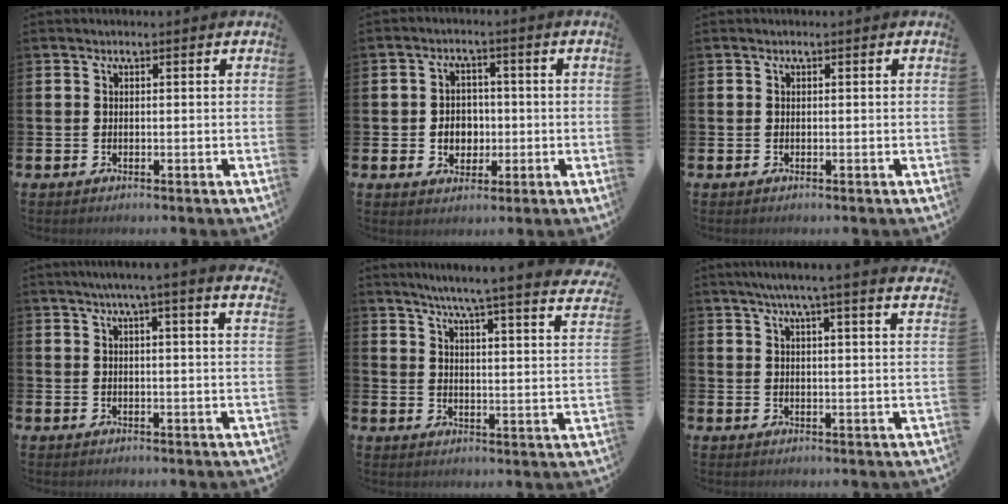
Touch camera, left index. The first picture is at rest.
{"total": 3.7, "force": [-0.3, 3.4, 1.6], "torque": [-0.025, 0.005, -0.015]}
{"total": 0.0}
{"total": 4.1, "force": [3.6, -0.9, 1.8], "torque": [-0.039, -0.013, 0.062]}
{"total": 5.5, "force": [4.8, -0.5, 2.6], "torque": [-0.067, -0.051, 0.072]}
{"total": 5.3, "force": [4.8, -0.9, 2.1], "torque": [-0.053, -0.022, 0.081]}